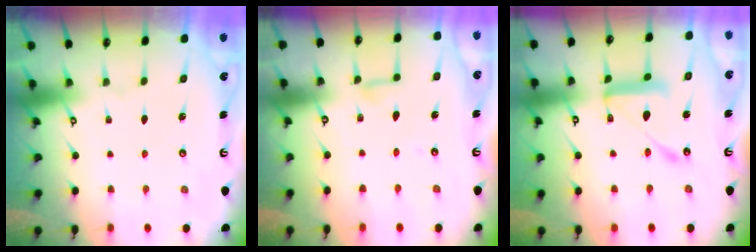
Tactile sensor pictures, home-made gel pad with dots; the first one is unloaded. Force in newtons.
{"total": 4.3, "press": 4.3, "slide": 0.4}
{"total": 13.1, "press": 13.0, "slide": 1.3}